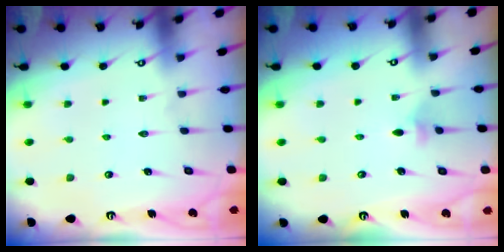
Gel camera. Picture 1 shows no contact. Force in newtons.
{"total": 2.9, "press": 2.8, "slide": 0.9}